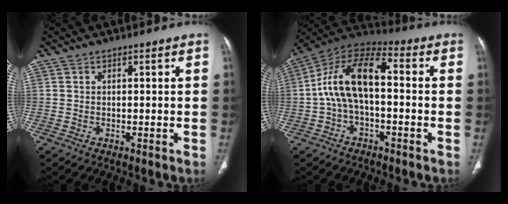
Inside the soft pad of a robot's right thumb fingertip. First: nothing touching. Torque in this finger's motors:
{"motor_torque": [1.29, 1.27, 0.76, -0.53, 0.36]}